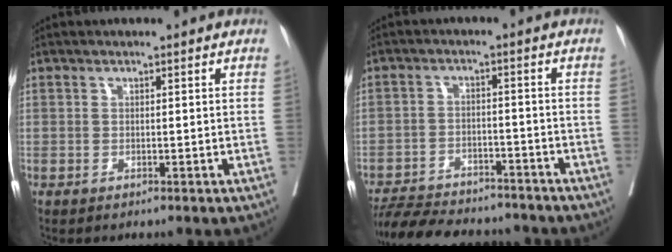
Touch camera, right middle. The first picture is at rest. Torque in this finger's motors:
{"motor_torque": [1.02, -1.12, 0.14, 0.07]}